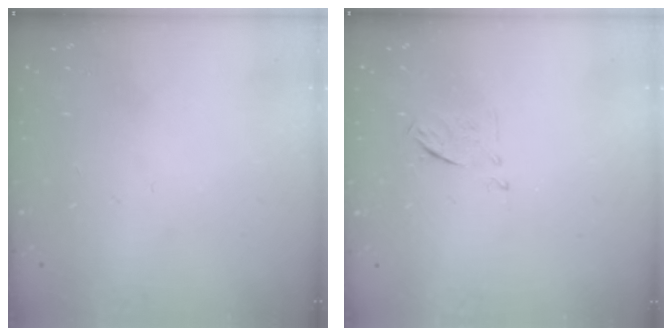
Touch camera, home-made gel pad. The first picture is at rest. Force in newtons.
{"total": 5.1, "press": 5.0, "slide": 1.1}